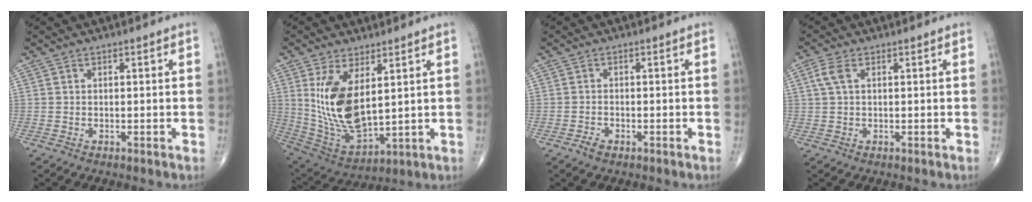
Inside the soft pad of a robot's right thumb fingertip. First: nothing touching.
{"total": 14.5, "force": [3.6, 7.0, 12.2], "torque": [-0.228, -0.025, 0.095]}
{"total": 1.7, "force": [-1.1, 0.9, 0.9], "torque": [-0.017, 0.008, -0.018]}
{"total": 3.0, "force": [0.9, 1.5, 2.4], "torque": [-0.070, 0.014, 0.019]}